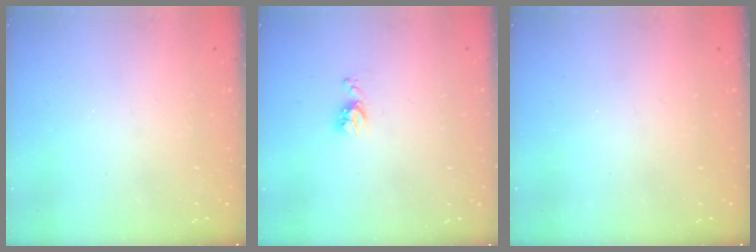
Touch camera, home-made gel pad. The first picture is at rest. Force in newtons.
{"total": 5.2, "press": 5.1, "slide": 0.6}
{"total": 0.0}